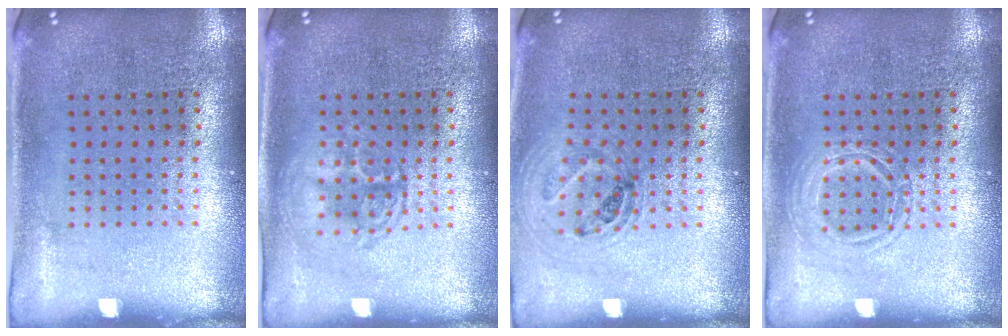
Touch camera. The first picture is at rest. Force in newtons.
{"total": 1.3, "press": 1.3, "slide": 0.2}
{"total": 0.9, "press": 0.9, "slide": 0.2}
{"total": 1.6, "press": 1.6, "slide": 0.2}